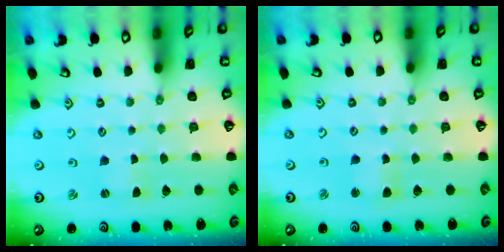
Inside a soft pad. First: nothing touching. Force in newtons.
{"total": 2.7, "press": 2.7, "slide": 0.2}